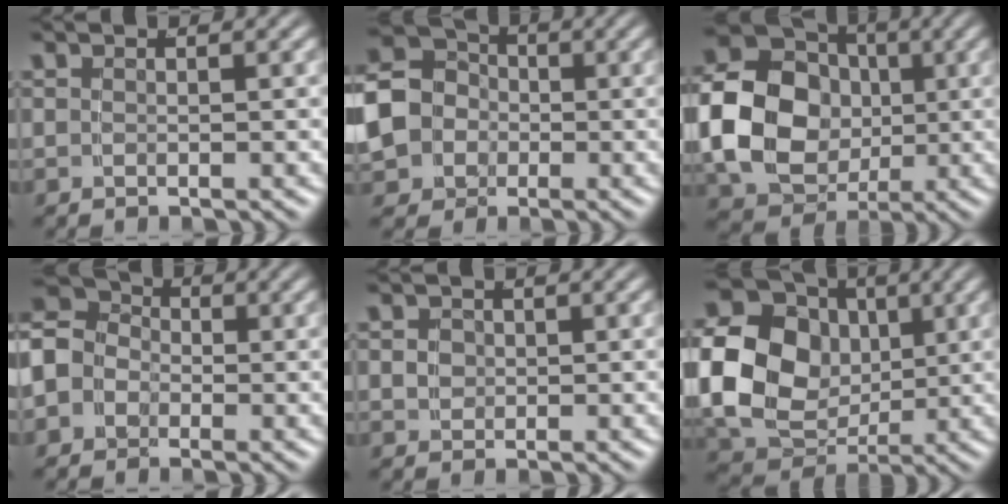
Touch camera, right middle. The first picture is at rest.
{"total": 11.3, "force": [-0.5, 10.0, 5.2], "torque": [-0.127, -0.028, -0.013]}
{"total": 17.1, "force": [0.7, 14.5, 8.9], "torque": [-0.187, -0.014, 0.002]}
{"total": 8.8, "force": [0.7, 7.7, 4.2], "torque": [-0.086, 0.006, -0.006]}
{"total": 1.2, "force": [0.2, 1.1, 0.4], "torque": [-0.005, -0.004, 0.008]}
{"total": 19.2, "force": [1.9, 16.3, 9.9], "torque": [-0.192, -0.018, 0.022]}